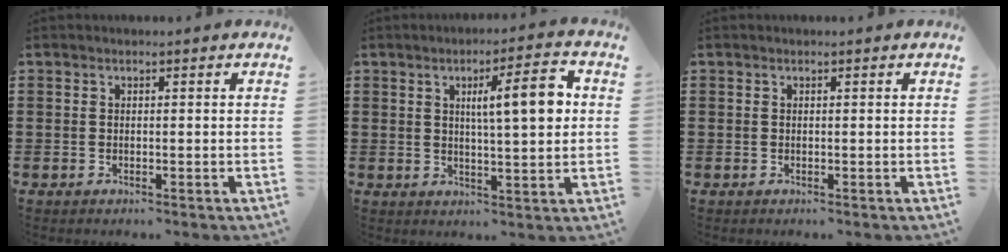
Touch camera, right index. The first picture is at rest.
{"total": 8.4, "force": [2.0, 1.5, 8.0], "torque": [-0.130, -0.005, 0.025]}
{"total": 0.0}